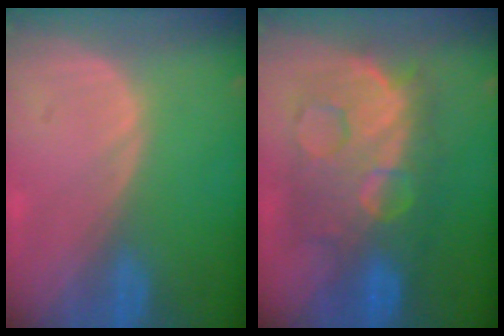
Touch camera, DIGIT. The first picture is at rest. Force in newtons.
{"total": 11.9, "press": 11.8, "slide": 1.3}